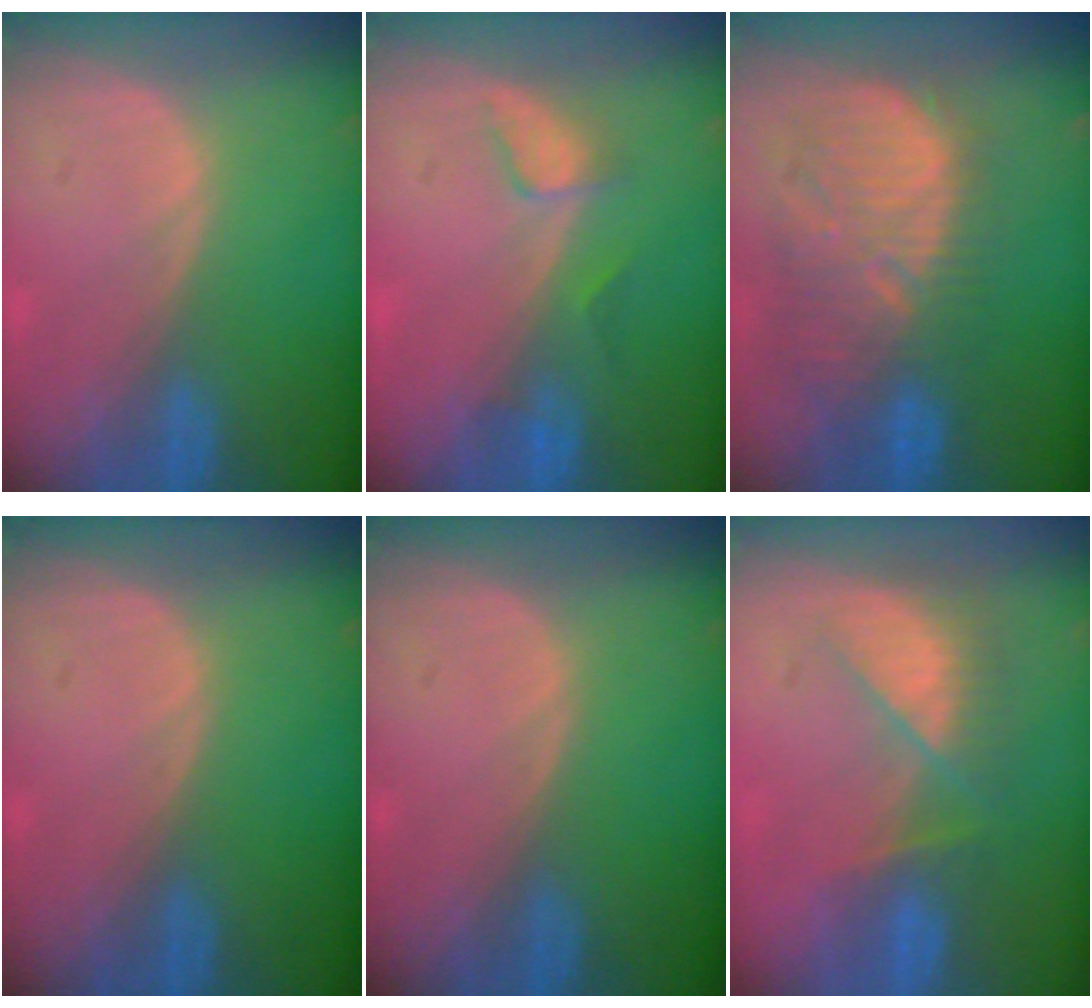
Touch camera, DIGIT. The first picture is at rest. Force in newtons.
{"total": 2.8, "press": 2.7, "slide": 0.4}
{"total": 11.7, "press": 11.1, "slide": 3.8}
{"total": 0.0}
{"total": 0.0}
{"total": 7.9, "press": 6.9, "slide": 3.9}